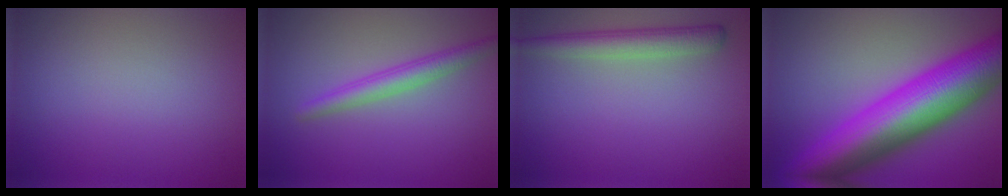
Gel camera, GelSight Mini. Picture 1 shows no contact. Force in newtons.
{"total": 2.8, "press": 2.8, "slide": 0.0}
{"total": 3.3, "press": 3.3, "slide": 0.1}
{"total": 14.3, "press": 14.3, "slide": 0.3}